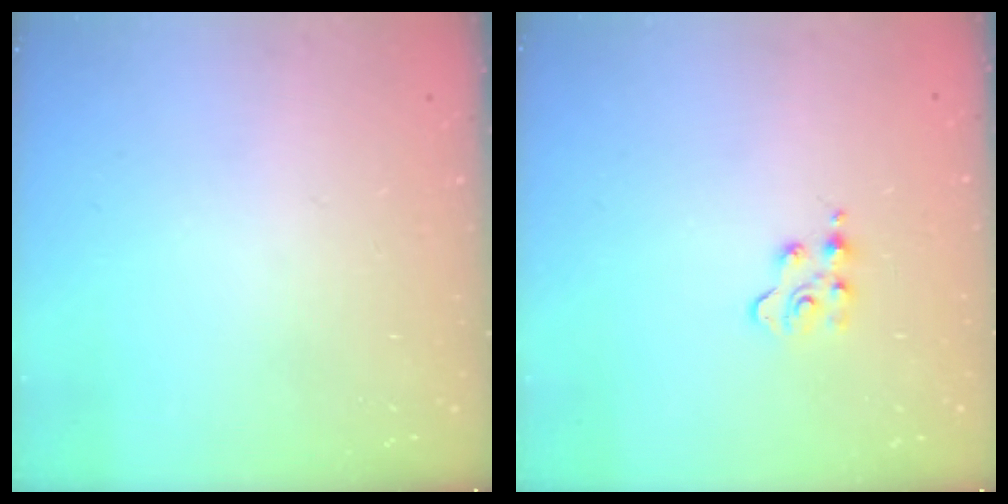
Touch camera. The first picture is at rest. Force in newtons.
{"total": 3.0, "press": 2.9, "slide": 0.4}